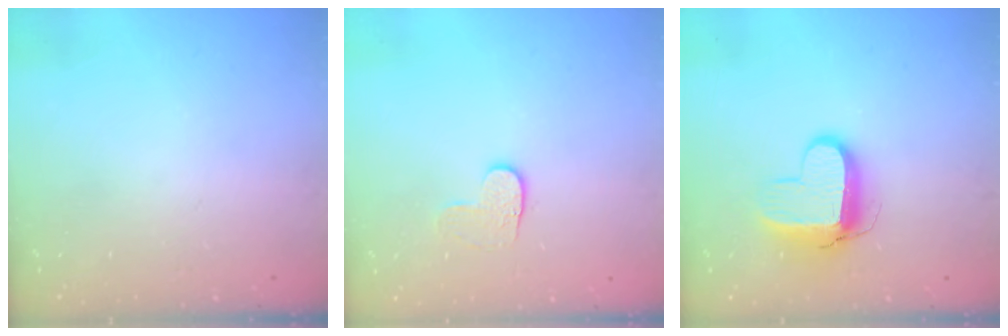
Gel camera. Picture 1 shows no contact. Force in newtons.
{"total": 4.0, "press": 4.0, "slide": 0.4}
{"total": 10.3, "press": 10.3, "slide": 1.2}